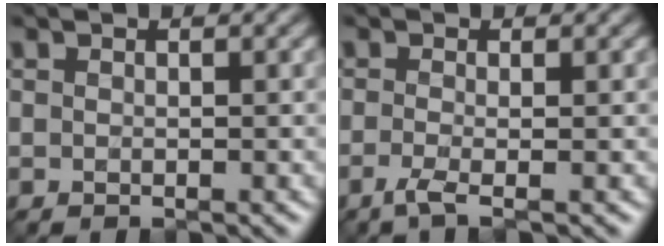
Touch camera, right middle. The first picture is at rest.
{"total": 2.1, "force": [-0.9, 0.5, 1.8], "torque": [-0.035, -0.009, -0.026]}